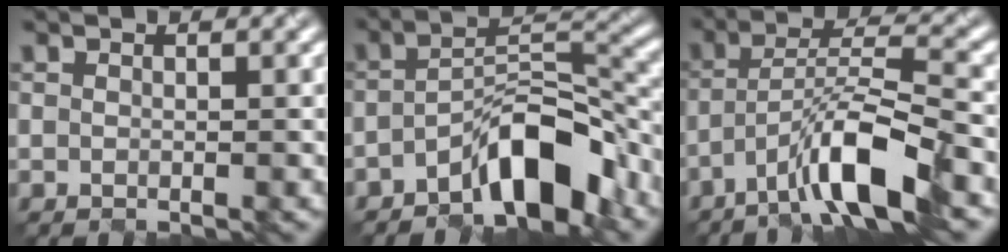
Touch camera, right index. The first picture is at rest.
{"total": 7.0, "force": [-4.5, 2.3, 4.8], "torque": [-0.077, 0.016, -0.078]}
{"total": 7.8, "force": [-4.8, 1.0, 6.1], "torque": [-0.112, 0.011, -0.086]}